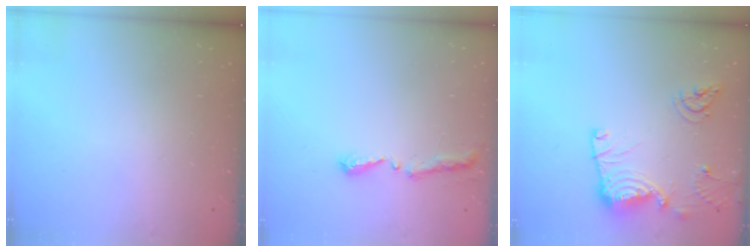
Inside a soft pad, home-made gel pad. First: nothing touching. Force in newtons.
{"total": 5.1, "press": 5.0, "slide": 0.6}
{"total": 14.1, "press": 14.0, "slide": 1.1}